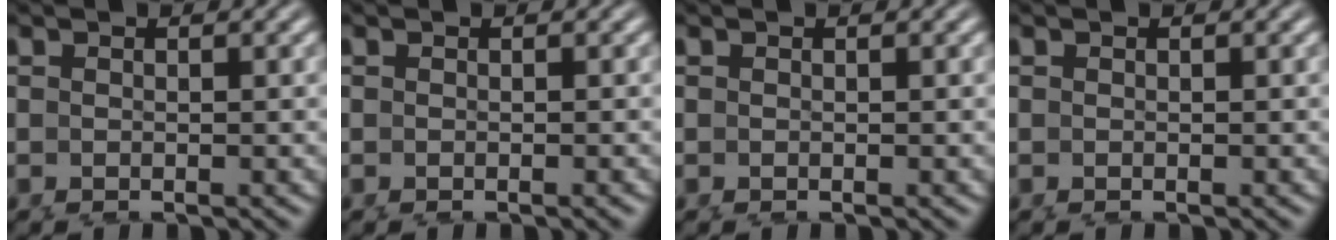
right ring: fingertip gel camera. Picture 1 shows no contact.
{"total": 0.0}
{"total": 0.0}
{"total": 0.0}